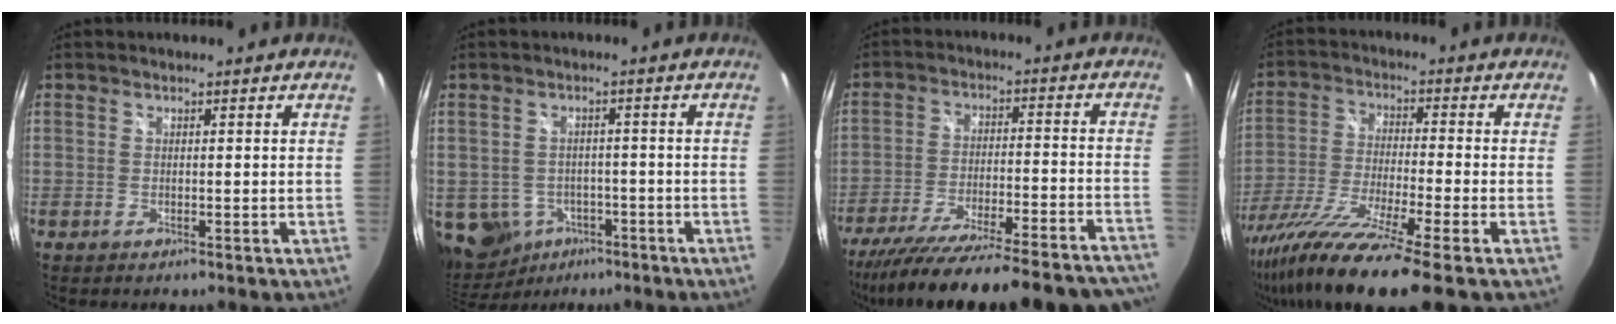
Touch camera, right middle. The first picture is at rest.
{"total": 11.6, "force": [-5.2, 9.2, 4.8], "torque": [-0.139, -0.011, -0.063]}
{"total": 31.0, "force": [-27.7, 3.2, 13.4], "torque": [-0.223, -0.067, -0.390]}
{"total": 17.2, "force": [-12.7, 0.0, 11.6], "torque": [-0.230, -0.060, -0.226]}